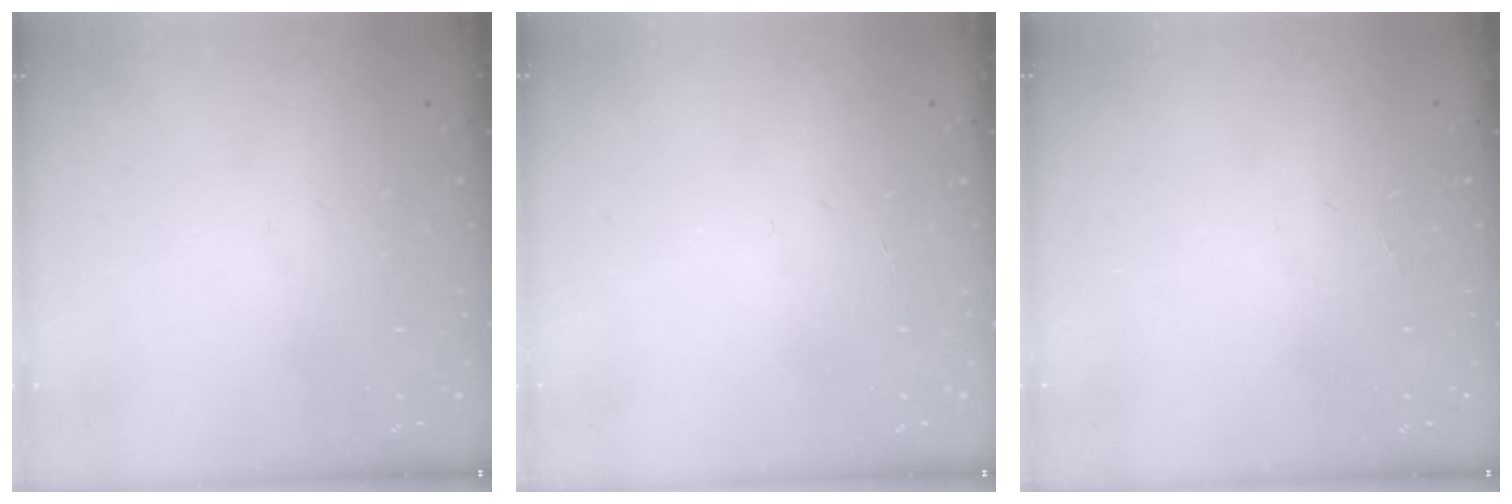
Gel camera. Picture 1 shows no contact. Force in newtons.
{"total": 0.0}
{"total": 0.0}